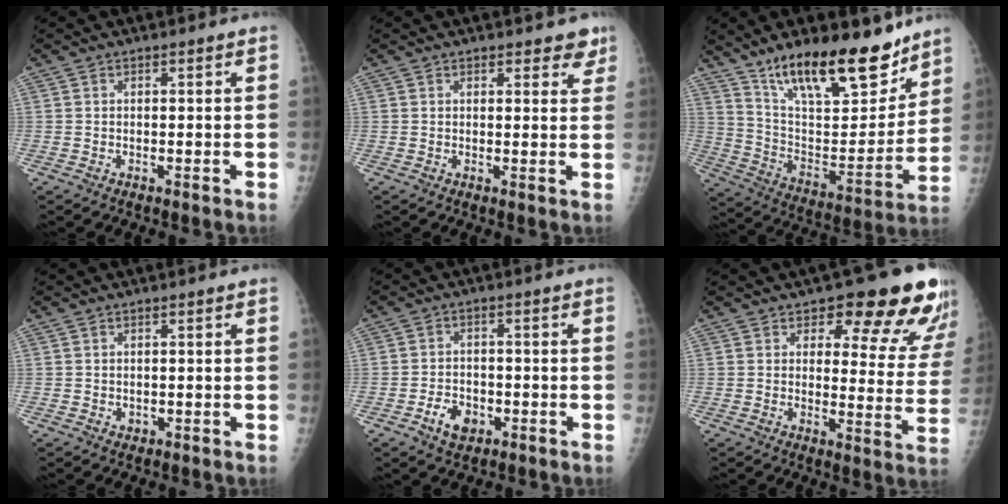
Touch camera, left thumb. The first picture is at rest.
{"total": 3.9, "force": [3.0, 1.8, 1.7], "torque": [0.012, -0.014, 0.034]}
{"total": 23.8, "force": [16.8, 8.2, 14.6], "torque": [-0.192, -0.082, 0.286]}
{"total": 1.0, "force": [0.2, 0.8, 0.5], "torque": [-0.006, -0.001, 0.006]}
{"total": 5.0, "force": [-2.2, 3.6, 2.8], "torque": [-0.035, 0.012, -0.033]}
{"total": 17.2, "force": [11.9, 6.6, 10.5], "torque": [-0.073, -0.071, 0.135]}